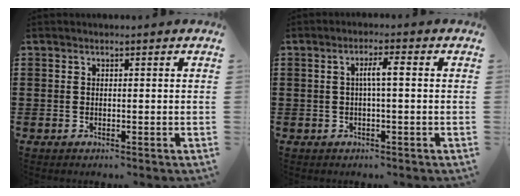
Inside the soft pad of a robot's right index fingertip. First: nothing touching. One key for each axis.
{"total": 3.1, "fx": 0.0, "fy": 0.3, "fz": 3.1, "tx": -0.057, "ty": 0.003, "tz": -0.003}